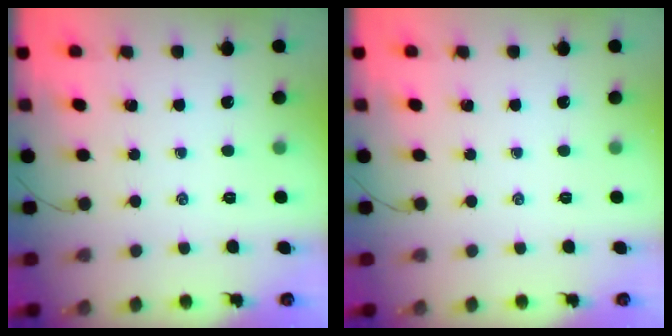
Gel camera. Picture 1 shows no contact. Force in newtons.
{"total": 0.0}